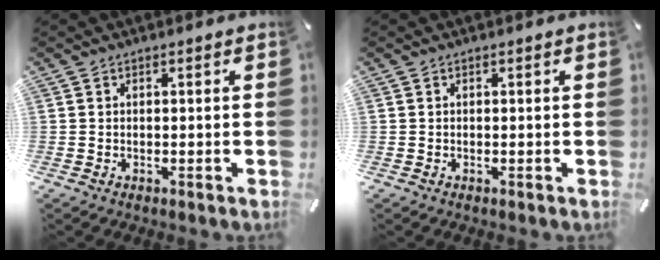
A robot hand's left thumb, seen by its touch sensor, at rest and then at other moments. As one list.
[{"total": 0.0}]